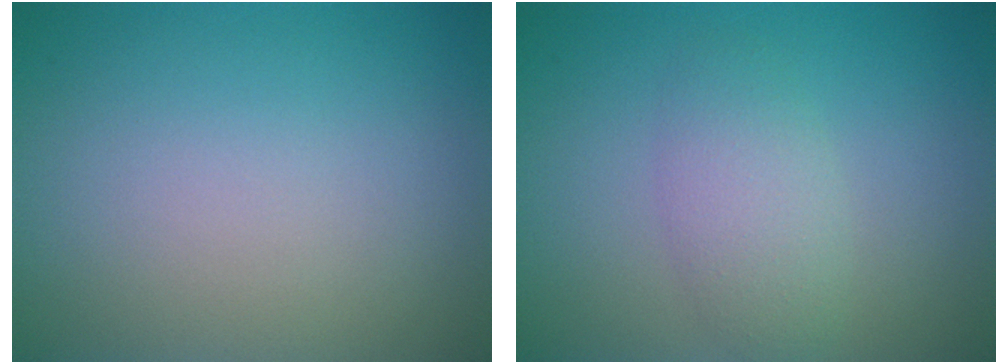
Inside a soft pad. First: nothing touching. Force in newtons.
{"total": 2.7, "press": 2.7, "slide": 0.1}